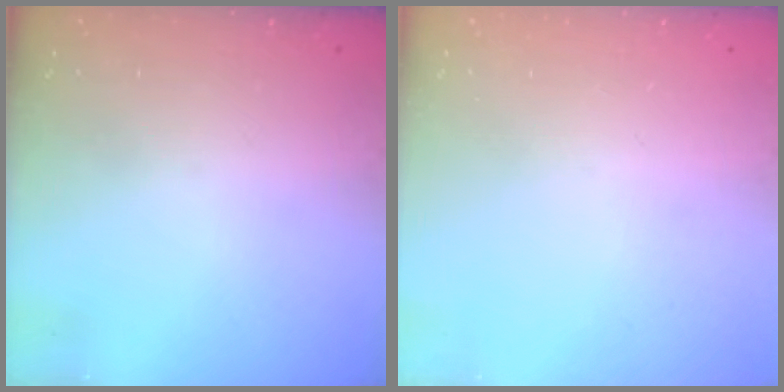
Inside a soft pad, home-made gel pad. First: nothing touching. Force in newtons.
{"total": 0.0}